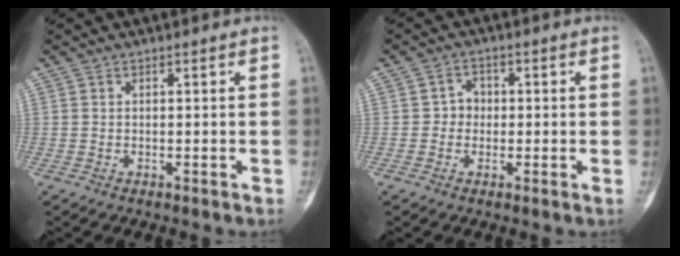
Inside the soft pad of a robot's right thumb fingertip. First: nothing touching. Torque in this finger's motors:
{"motor_torque": [-0.03, 0.02, 0.03, 0.01, 0.00]}